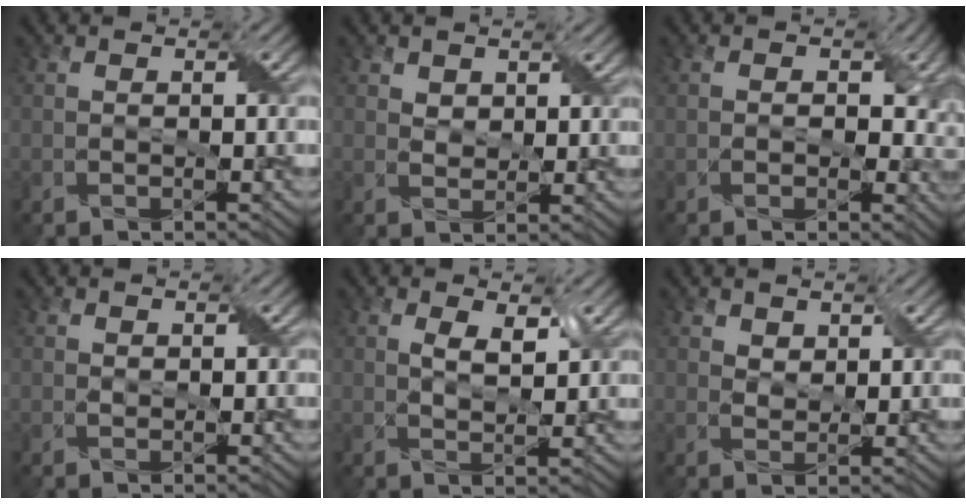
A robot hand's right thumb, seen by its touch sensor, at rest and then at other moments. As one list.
[{"total": 2.2, "force": [1.4, 1.5, 0.8], "torque": [-0.025, -0.001, 0.024]}, {"total": 4.3, "force": [-0.1, 3.1, 3.1], "torque": [-0.032, -0.010, 0.003]}, {"total": 0.9, "force": [0.6, 0.6, 0.3], "torque": [-0.010, -0.001, 0.012]}, {"total": 3.9, "force": [1.8, 1.8, 3.0], "torque": [-0.065, -0.004, 0.036]}, {"total": 2.6, "force": [1.8, 1.6, 1.0], "torque": [-0.028, -0.002, 0.032]}]